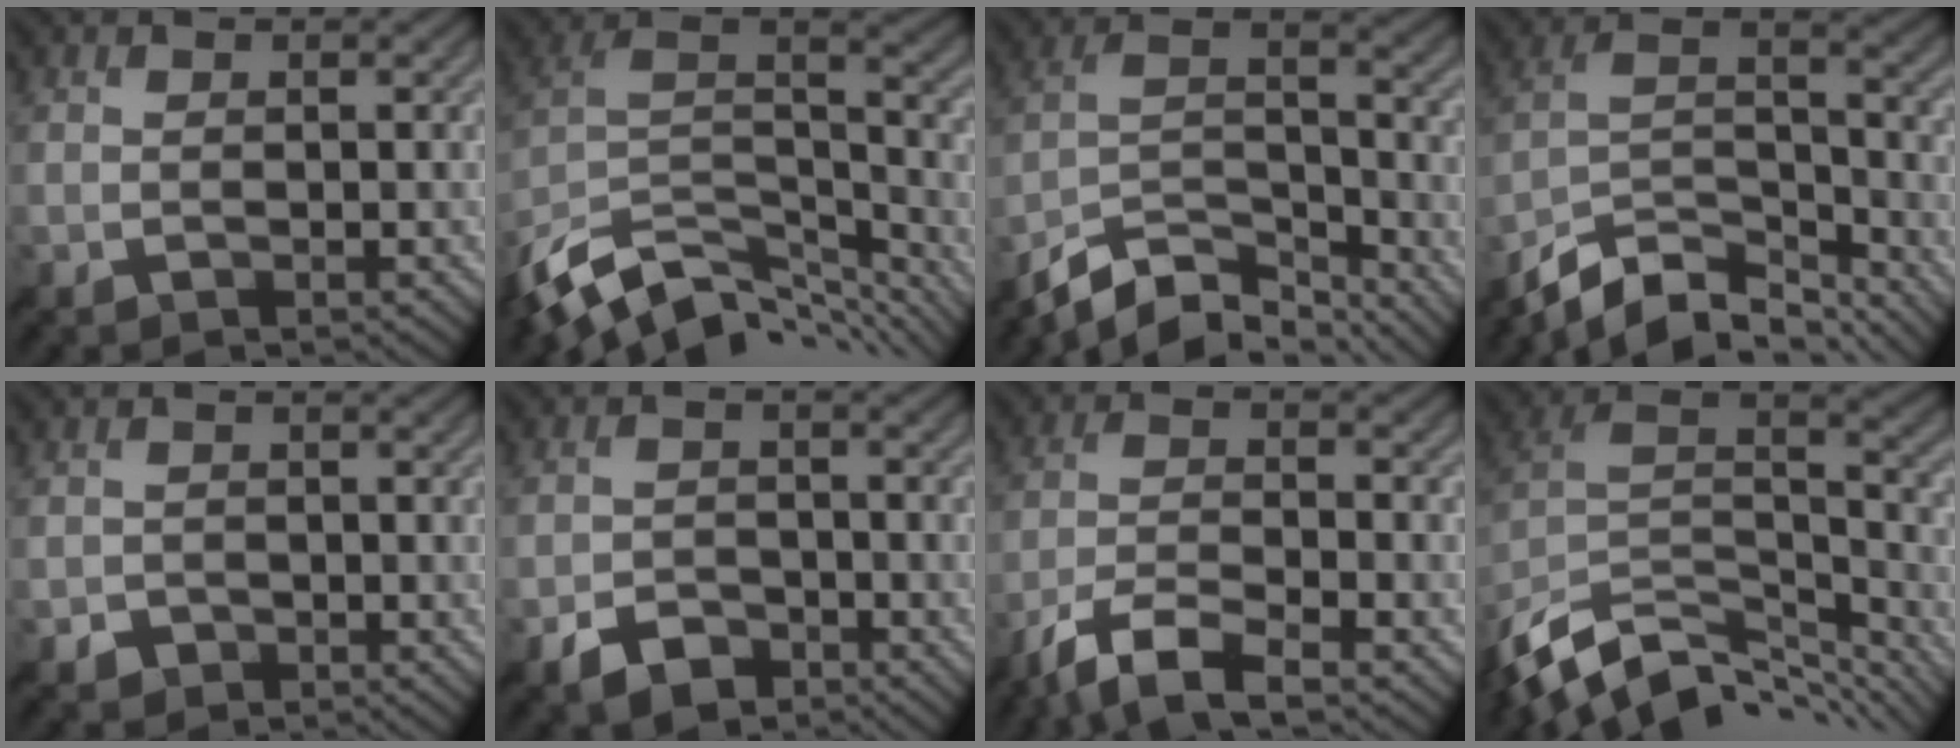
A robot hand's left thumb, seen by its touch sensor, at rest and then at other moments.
{"total": 14.4, "force": [-9.5, 6.8, 8.3], "torque": [-0.221, -0.019, -0.154]}
{"total": 10.9, "force": [-9.0, 3.5, 5.2], "torque": [-0.101, -0.001, -0.171]}
{"total": 11.9, "force": [-9.5, 4.3, 5.7], "torque": [-0.120, -0.004, -0.174]}
{"total": 1.8, "force": [-1.1, 1.4, 0.2], "torque": [0.002, -0.004, -0.023]}
{"total": 4.4, "force": [-3.1, 2.5, 1.7], "torque": [-0.032, -0.005, -0.064]}
{"total": 7.6, "force": [-5.6, 1.8, 4.8], "torque": [-0.103, -0.010, -0.116]}
{"total": 14.0, "force": [-9.6, 6.5, 7.8], "torque": [-0.210, -0.013, -0.156]}